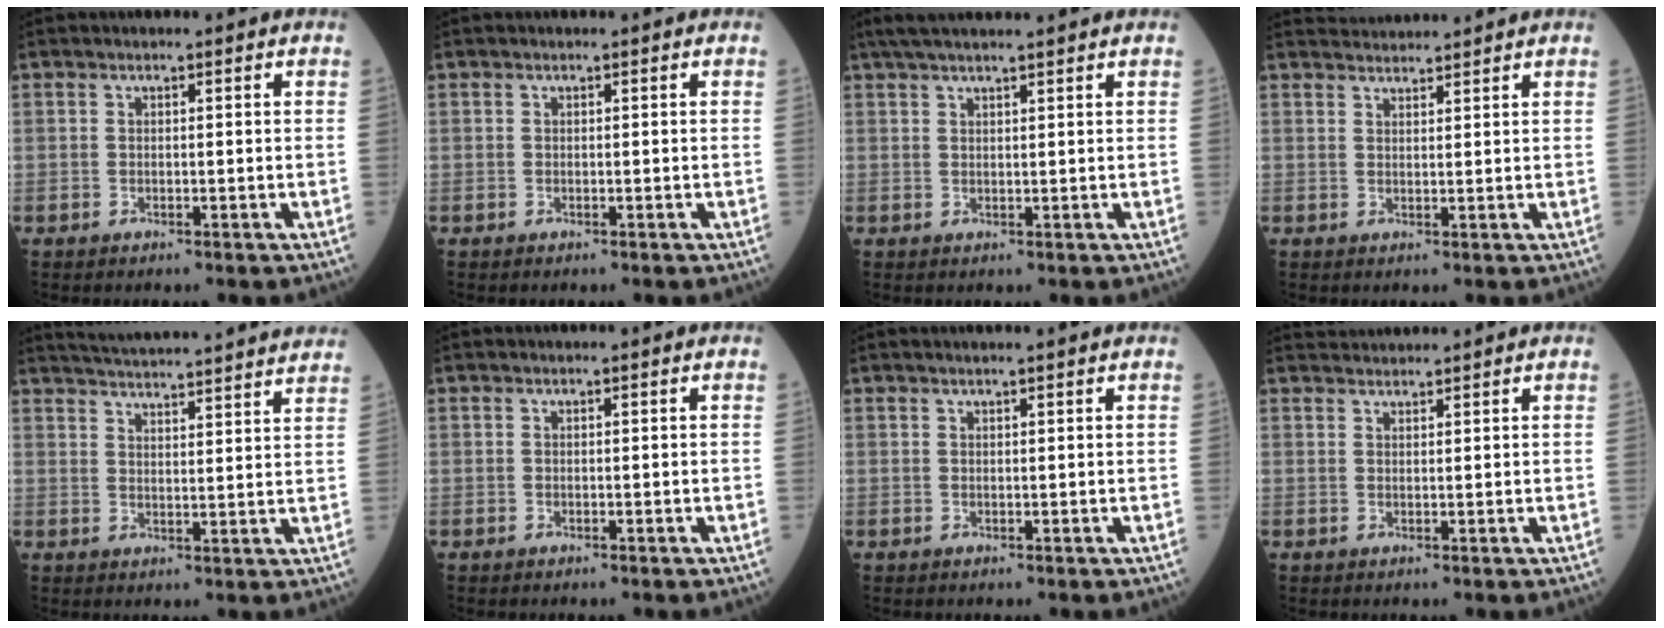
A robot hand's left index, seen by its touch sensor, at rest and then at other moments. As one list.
[{"total": 0.0}, {"total": 9.2, "force": [7.8, 0.0, 5.0], "torque": [-0.076, 0.037, 0.108]}, {"total": 4.0, "force": [4.0, -0.2, 0.2], "torque": [-0.012, 0.027, 0.069]}, {"total": 23.2, "force": [21.9, 0.5, 7.7], "torque": [-0.124, -0.013, 0.281]}, {"total": 0.0}, {"total": 2.6, "force": [2.3, -0.4, 1.2], "torque": [-0.014, 0.013, 0.033]}, {"total": 2.7, "force": [2.7, -0.2, 0.0], "torque": [-0.004, 0.025, 0.055]}]